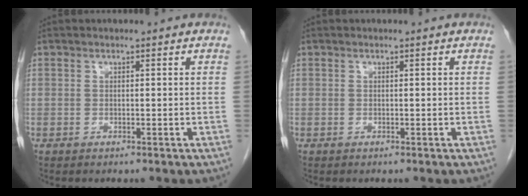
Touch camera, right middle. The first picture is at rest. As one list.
[{"total": 0.0}]